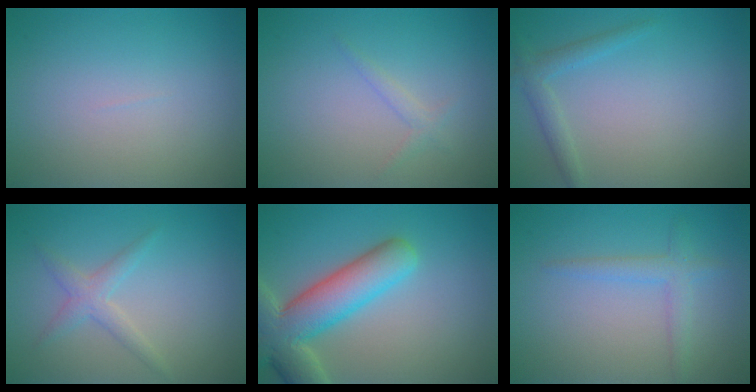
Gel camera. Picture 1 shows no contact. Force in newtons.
{"total": 1.1, "press": 1.1, "slide": 0.1}
{"total": 1.8, "press": 1.7, "slide": 0.1}
{"total": 1.9, "press": 1.9, "slide": 0.1}
{"total": 8.2, "press": 8.2, "slide": 0.7}
{"total": 2.1, "press": 2.1, "slide": 0.0}